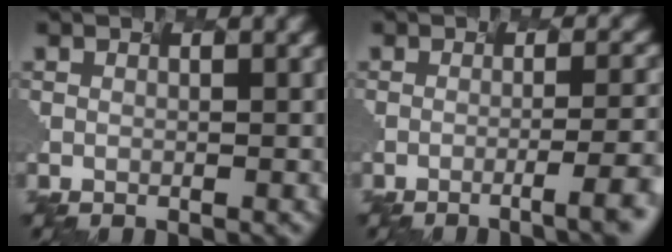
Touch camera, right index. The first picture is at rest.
{"total": 4.9, "force": [-2.2, 0.7, 4.3], "torque": [-0.058, -0.003, -0.006]}